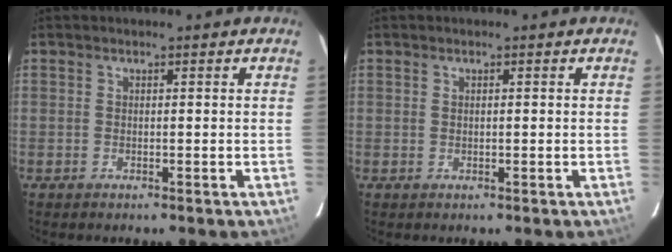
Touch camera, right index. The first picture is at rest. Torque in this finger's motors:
{"motor_torque": [-0.09, -0.07, -0.07, -0.01]}